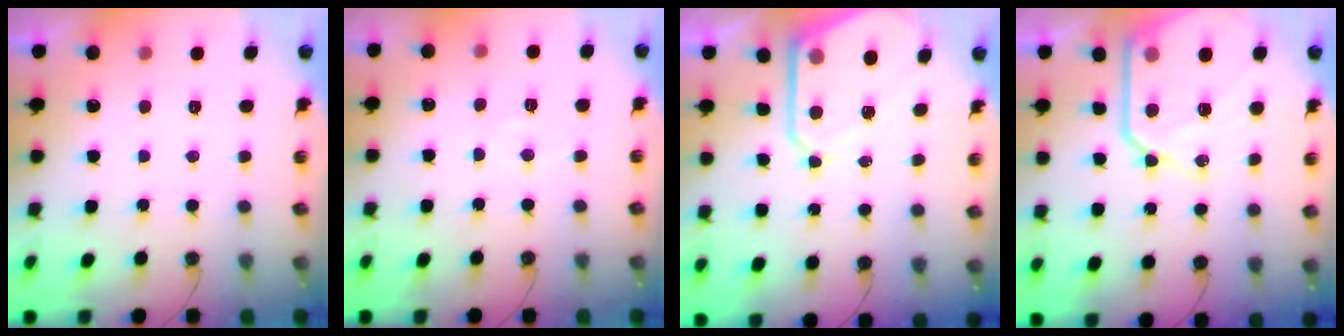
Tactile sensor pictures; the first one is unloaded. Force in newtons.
{"total": 5.0, "press": 5.0, "slide": 0.4}
{"total": 10.5, "press": 10.5, "slide": 0.8}
{"total": 17.2, "press": 17.1, "slide": 1.9}